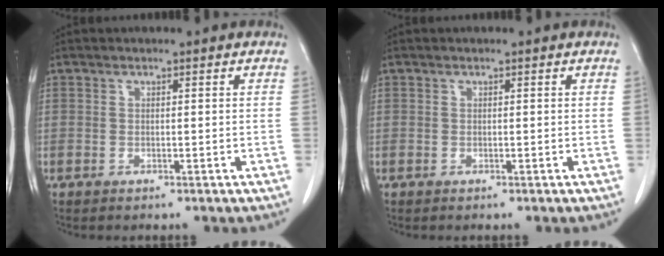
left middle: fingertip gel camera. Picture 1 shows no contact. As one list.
[{"total": 0.0}]